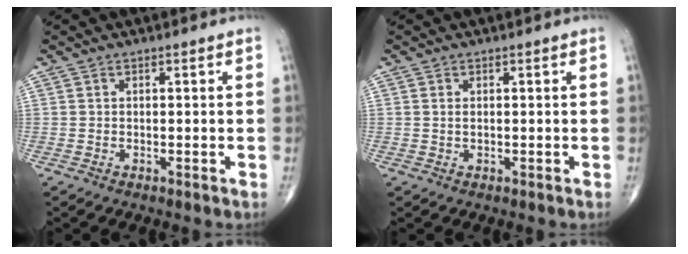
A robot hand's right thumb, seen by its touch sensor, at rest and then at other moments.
{"total": 0.8, "force": [0.2, 0.4, 0.6], "torque": [-0.016, 0.002, 0.006]}